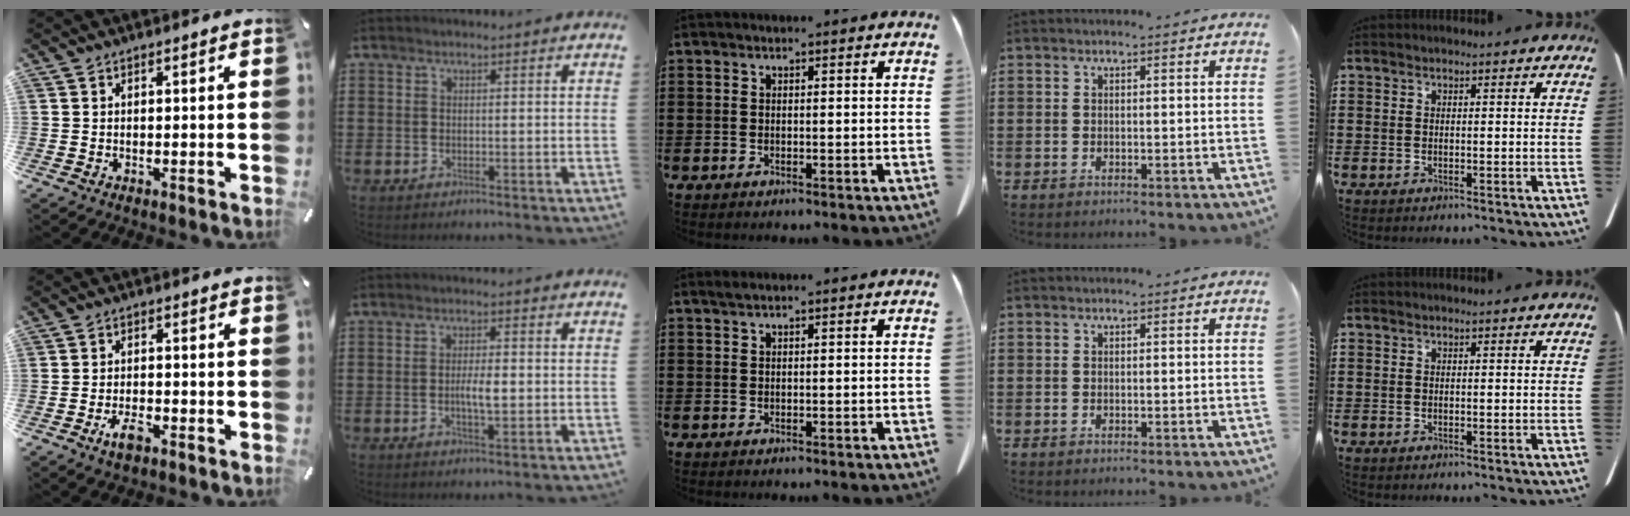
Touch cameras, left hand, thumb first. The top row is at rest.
{"thumb": {"total": 4.2, "force": [-2.5, 1.9, 2.8], "torque": [-0.064, 0.006, -0.049]}, "index": {"total": 3.7, "force": [-0.4, 1.0, 3.5], "torque": [-0.055, -0.002, -0.009]}, "middle": {"total": 0.6, "force": [0.4, 0.0, 0.4], "torque": [-0.009, 0.001, 0.007]}}